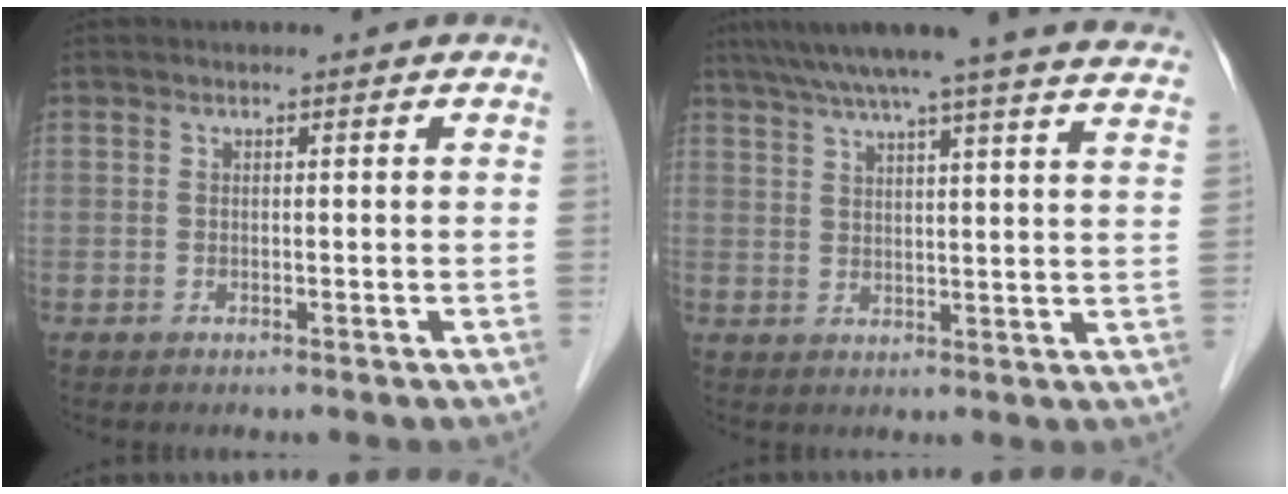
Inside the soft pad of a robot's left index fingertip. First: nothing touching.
{"total": 24.8, "force": [22.0, -0.2, 11.3], "torque": [-0.179, -0.016, 0.274]}